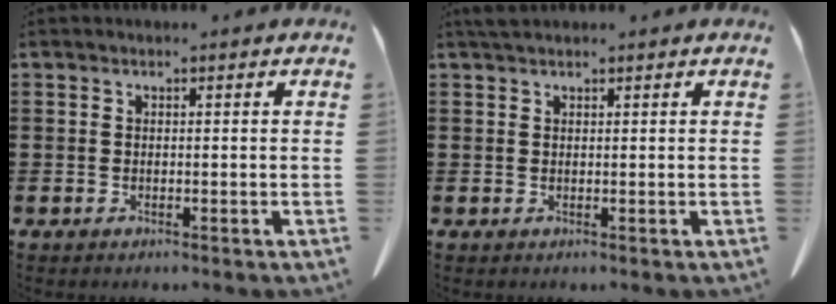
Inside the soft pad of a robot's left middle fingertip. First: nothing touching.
{"total": 1.3, "force": [1.1, 0.3, 0.6], "torque": [-0.014, 0.002, 0.021]}